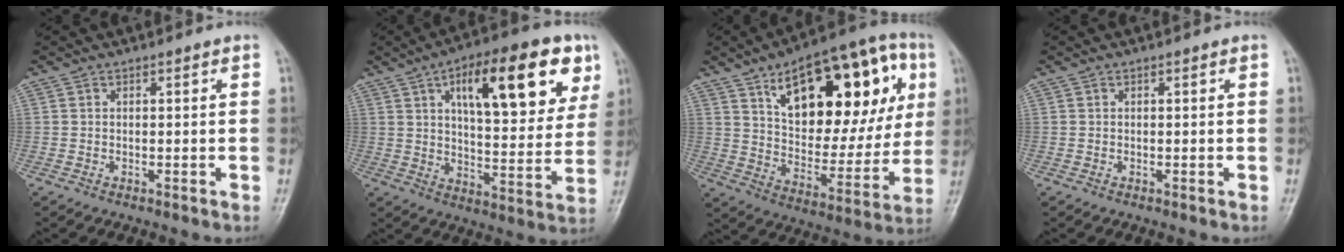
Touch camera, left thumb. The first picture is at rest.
{"total": 22.4, "force": [9.7, 9.1, 18.1], "torque": [-0.218, -0.016, 0.142]}
{"total": 28.6, "force": [10.9, 13.7, 22.6], "torque": [-0.279, -0.002, 0.168]}
{"total": 0.0}